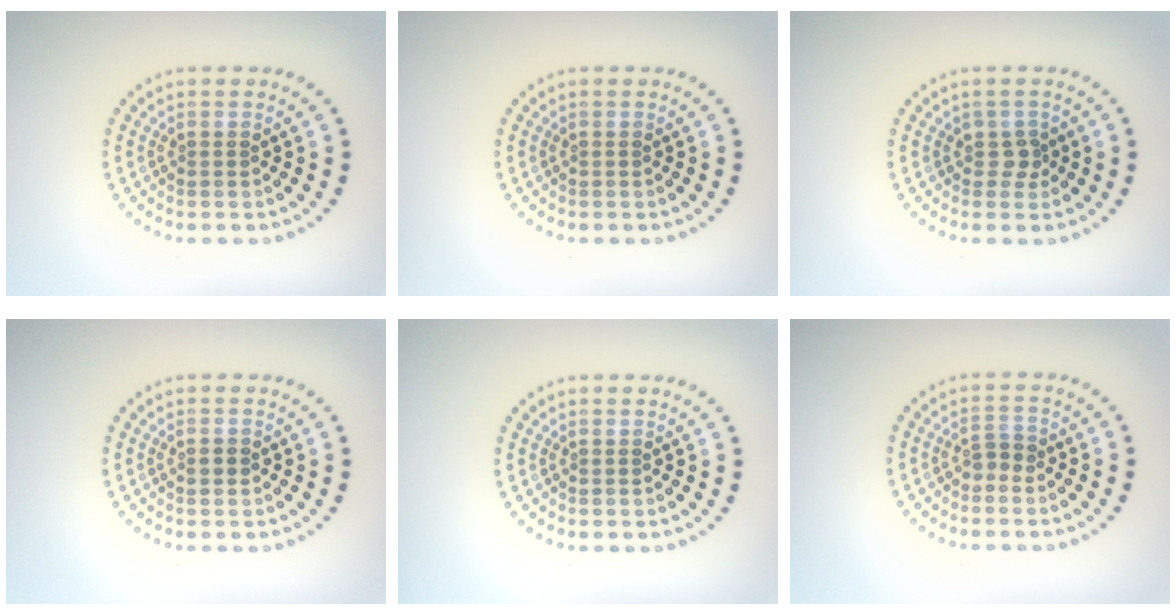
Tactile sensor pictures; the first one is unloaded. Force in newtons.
{"total": 0.0}
{"total": 1.3, "press": 1.1, "slide": 0.7}
{"total": 1.2, "press": 1.2, "slide": 0.1}
{"total": 0.0}
{"total": 1.1, "press": 0.9, "slide": 0.6}